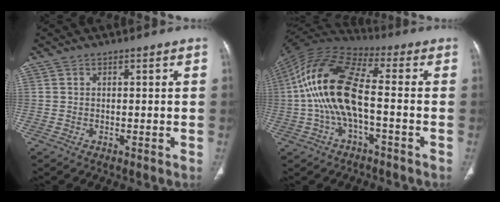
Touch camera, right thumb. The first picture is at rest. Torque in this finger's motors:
{"motor_torque": [1.22, 3.79, 2.55, -0.14, 0.42]}